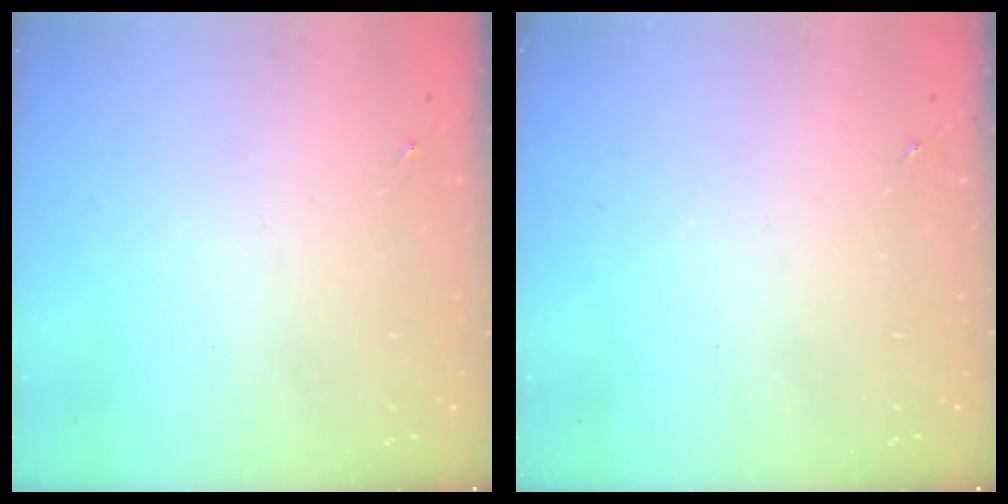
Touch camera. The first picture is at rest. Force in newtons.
{"total": 0.0}